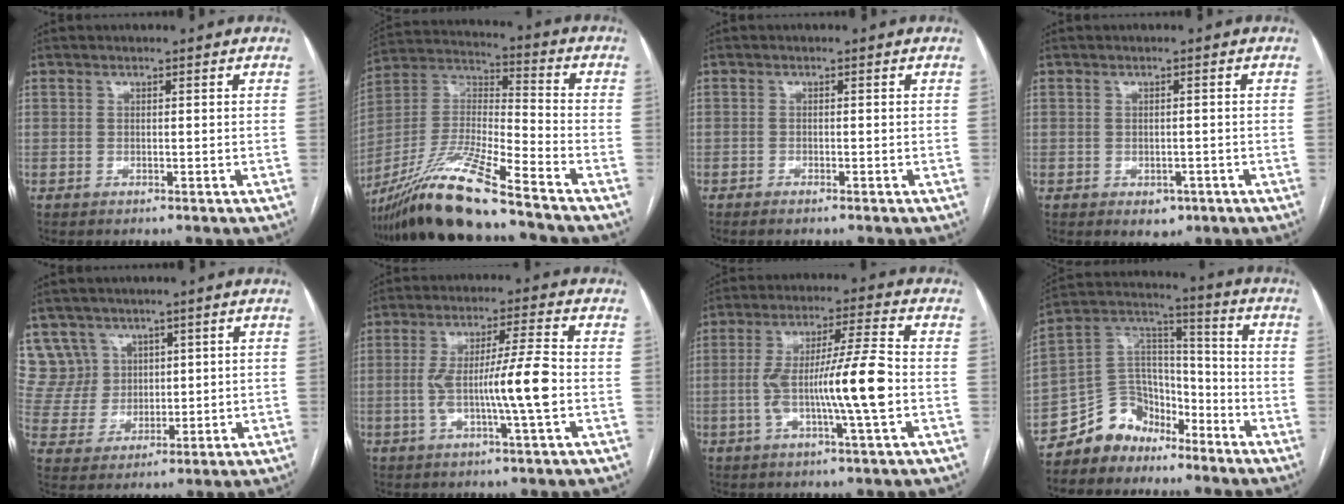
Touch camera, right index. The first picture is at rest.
{"total": 17.0, "force": [-13.5, -0.1, 10.4], "torque": [-0.219, -0.018, -0.255]}
{"total": 0.9, "force": [-0.8, 0.0, 0.5], "torque": [-0.013, -0.001, -0.012]}
{"total": 2.6, "force": [-1.3, 1.8, 1.4], "torque": [-0.012, 0.001, -0.006]}
{"total": 8.0, "force": [5.0, 6.3, -0.1], "torque": [-0.002, 0.023, 0.112]}
{"total": 10.0, "force": [-1.6, -0.4, 9.9], "torque": [-0.181, 0.005, -0.029]}
{"total": 12.2, "force": [-1.9, -0.2, 12.0], "torque": [-0.221, 0.005, -0.038]}
{"total": 10.4, "force": [-8.0, 6.5, 1.3], "torque": [-0.023, 0.066, -0.148]}